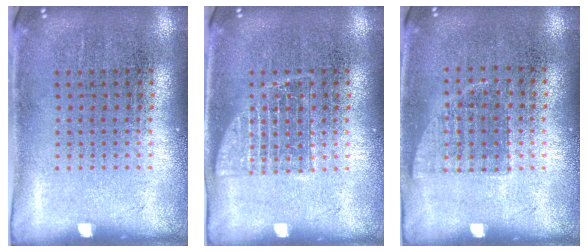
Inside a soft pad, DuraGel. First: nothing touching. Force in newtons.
{"total": 1.9, "press": 1.8, "slide": 0.3}
{"total": 0.8, "press": 0.7, "slide": 0.3}